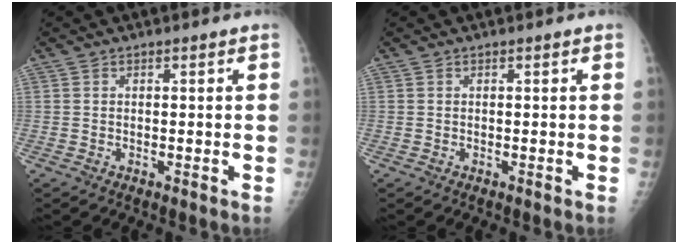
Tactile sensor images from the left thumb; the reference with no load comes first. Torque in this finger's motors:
{"motor_torque": [-0.04, 0.11, -0.16, -0.08, 0.00]}